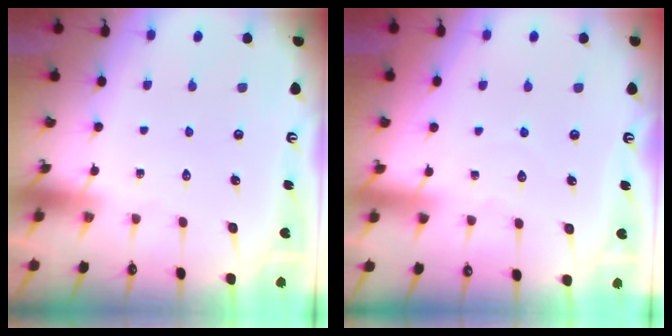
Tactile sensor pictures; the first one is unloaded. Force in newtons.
{"total": 3.3, "press": 3.3, "slide": 0.2}